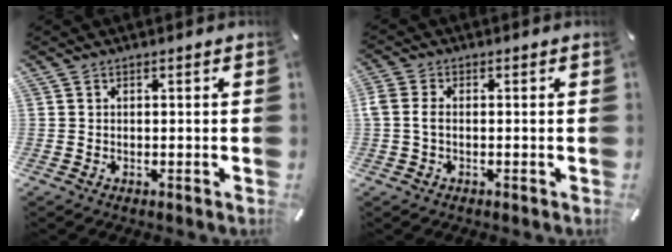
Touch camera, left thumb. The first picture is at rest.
{"total": 2.9, "force": [-0.4, 1.8, 2.3], "torque": [-0.055, 0.000, -0.010]}